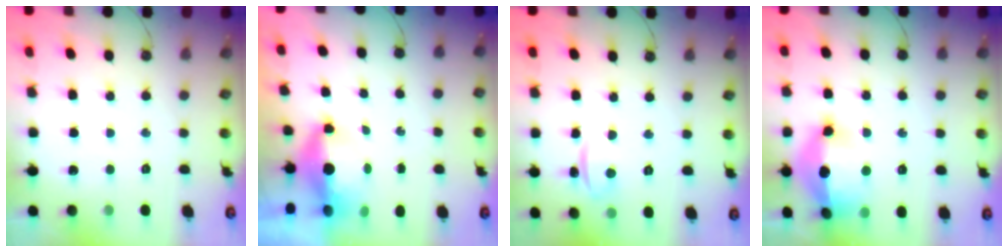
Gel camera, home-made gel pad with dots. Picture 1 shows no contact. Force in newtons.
{"total": 12.5, "press": 7.8, "slide": 9.7}
{"total": 1.5, "press": 1.3, "slide": 0.7}
{"total": 17.5, "press": 17.4, "slide": 1.7}